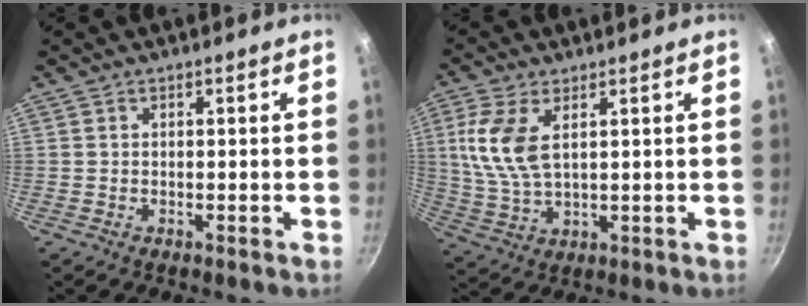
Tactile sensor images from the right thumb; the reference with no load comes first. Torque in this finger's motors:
{"motor_torque": [0.26, 0.14, 1.04, 0.46, 0.37]}